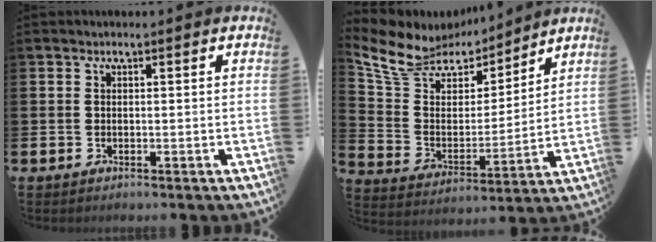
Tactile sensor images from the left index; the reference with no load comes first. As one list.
[{"total": 9.3, "force": [8.1, 4.1, 1.7], "torque": [-0.085, -0.054, 0.146]}]